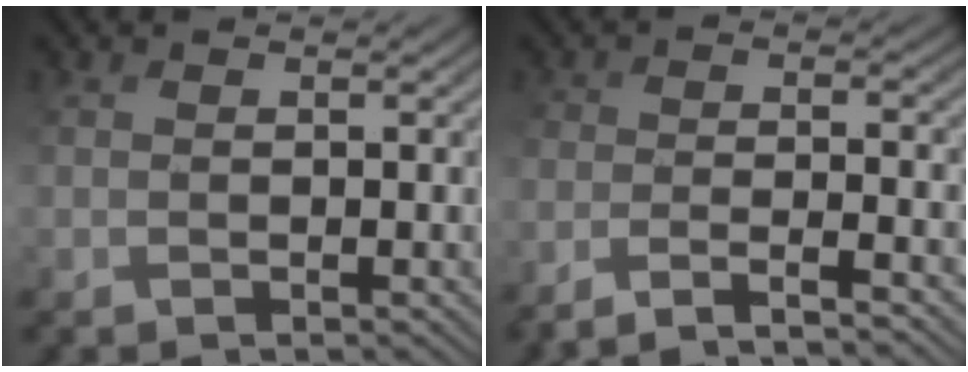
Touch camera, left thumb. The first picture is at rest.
{"total": 6.9, "force": [-6.2, 0.7, 2.9], "torque": [-0.041, 0.014, -0.099]}